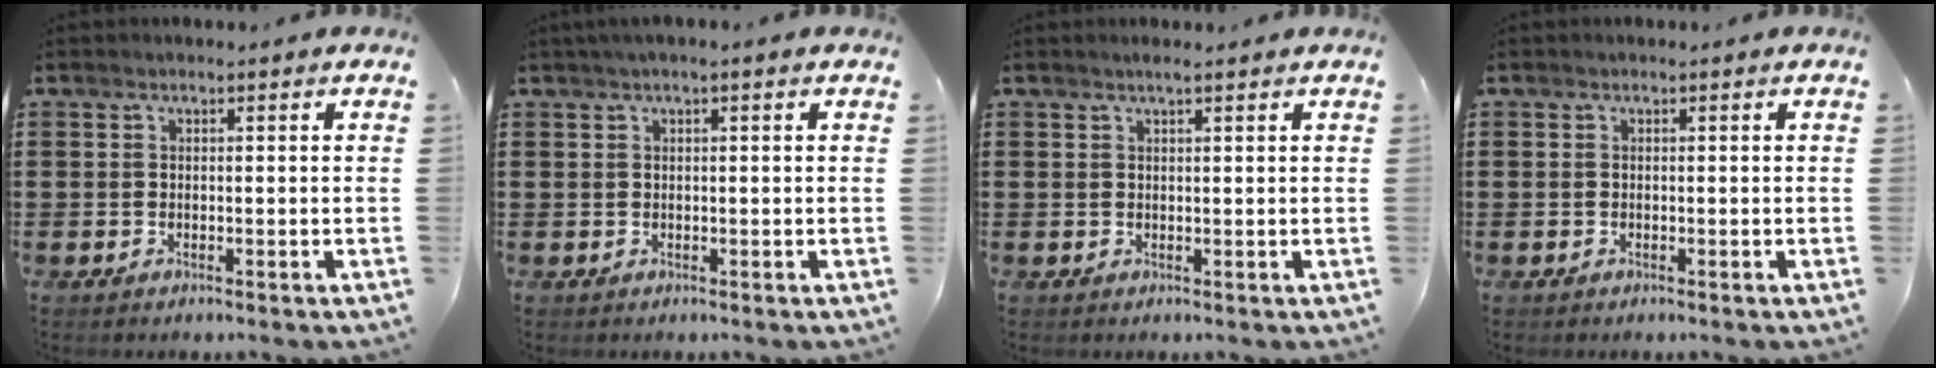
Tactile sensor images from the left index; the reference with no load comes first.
{"total": 1.1, "force": [0.4, 0.0, 1.0], "torque": [-0.018, 0.000, 0.008]}
{"total": 1.3, "force": [1.1, 0.0, 0.8], "torque": [-0.016, -0.001, 0.020]}
{"total": 0.0}